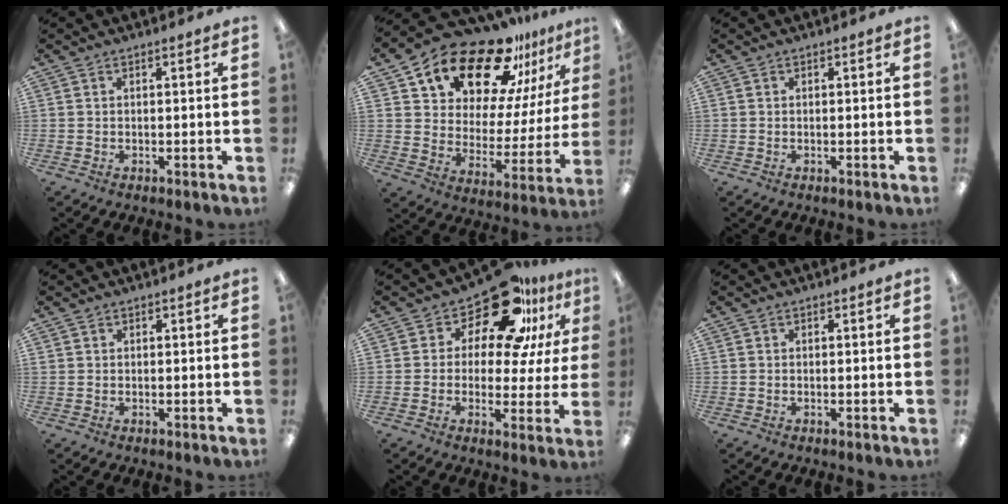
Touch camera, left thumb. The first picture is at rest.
{"total": 21.1, "force": [16.3, 9.4, 9.6], "torque": [-0.169, -0.111, 0.281]}
{"total": 0.0}
{"total": 0.6, "force": [0.2, 0.5, 0.0], "torque": [0.002, 0.004, 0.004]}
{"total": 18.4, "force": [12.7, 8.0, 10.7], "torque": [-0.169, -0.086, 0.215]}
{"total": 0.0}